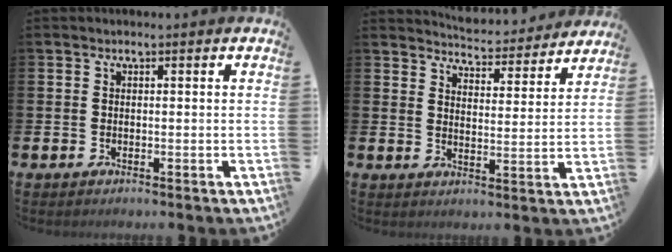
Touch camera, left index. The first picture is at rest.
{"total": 5.2, "force": [5.2, 0.4, 0.1], "torque": [-0.013, -0.043, 0.089]}